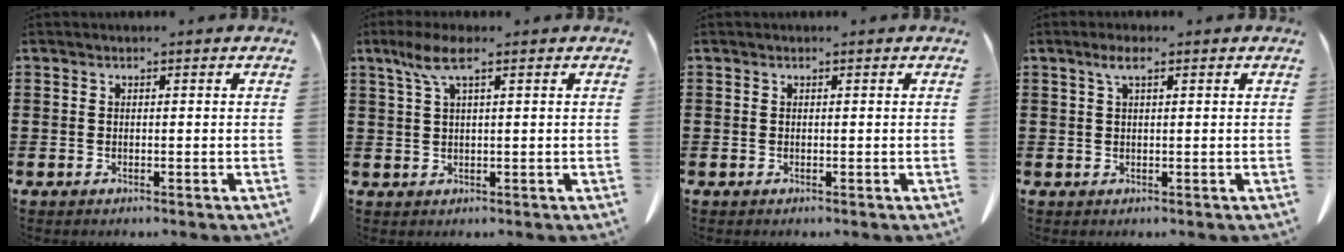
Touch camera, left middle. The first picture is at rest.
{"total": 4.5, "force": [2.1, 0.8, 3.9], "torque": [-0.087, 0.001, 0.035]}
{"total": 0.0}
{"total": 2.3, "force": [1.0, 0.5, 2.0], "torque": [-0.043, 0.006, 0.016]}